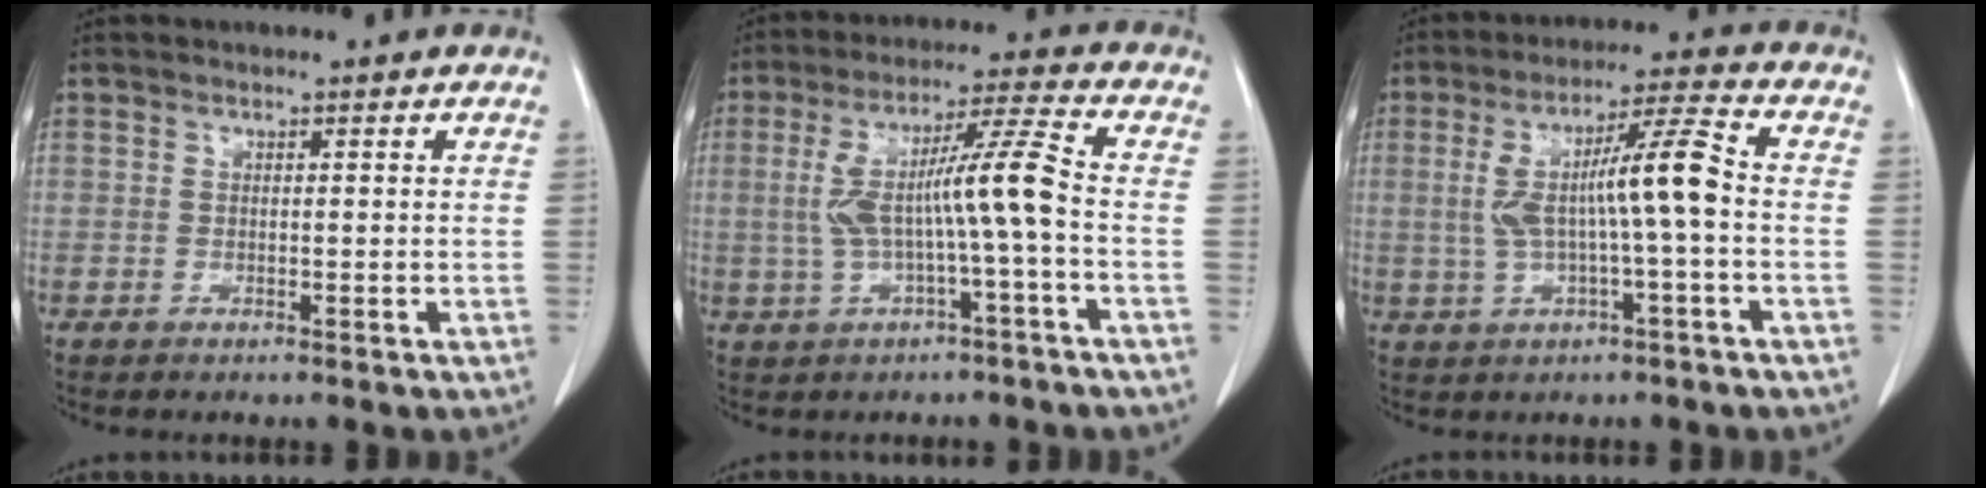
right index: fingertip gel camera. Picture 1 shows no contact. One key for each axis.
{"total": 9.8, "fx": -0.9, "fy": -0.2, "fz": 9.8, "tx": -0.185, "ty": 0.027, "tz": -0.017}
{"total": 9.8, "fx": -0.2, "fy": 0.5, "fz": 9.8, "tx": -0.183, "ty": 0.025, "tz": -0.006}